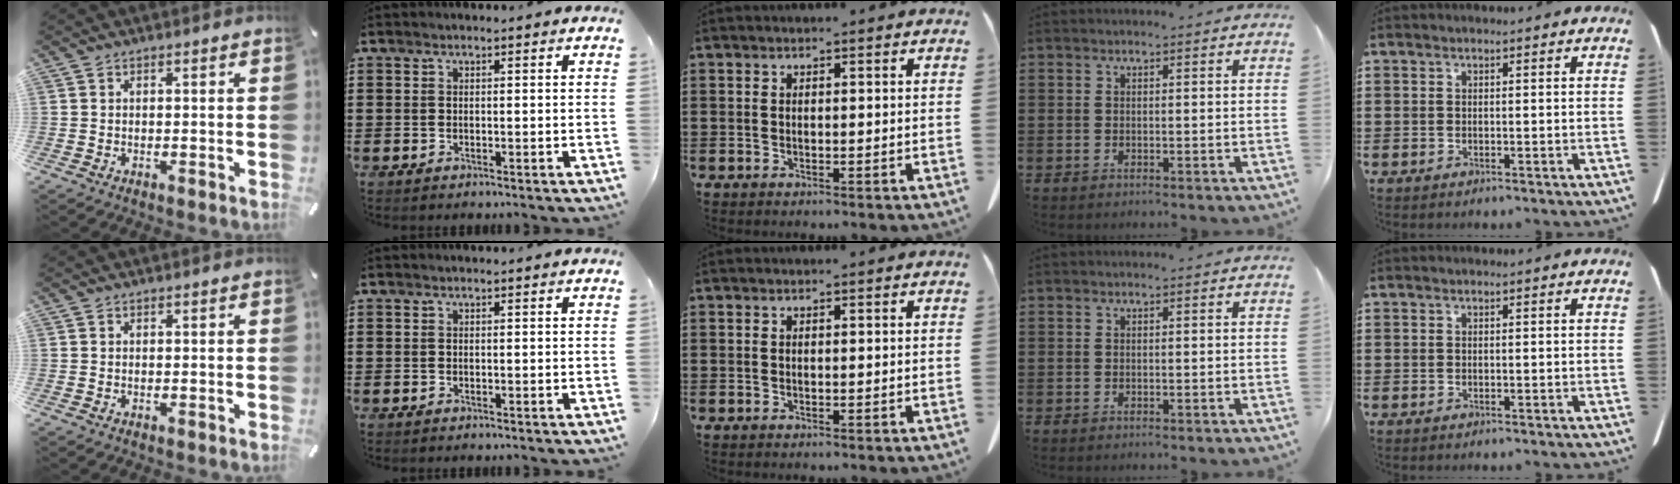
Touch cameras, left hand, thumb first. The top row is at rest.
{}